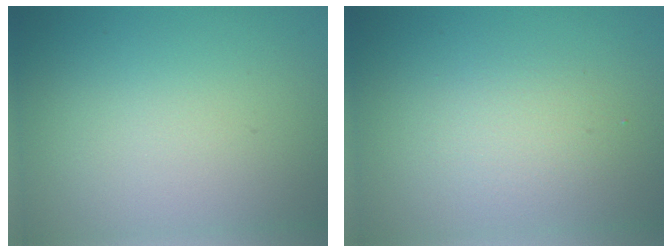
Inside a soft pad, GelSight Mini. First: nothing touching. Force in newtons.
{"total": 1.9, "press": 1.9, "slide": 0.1}